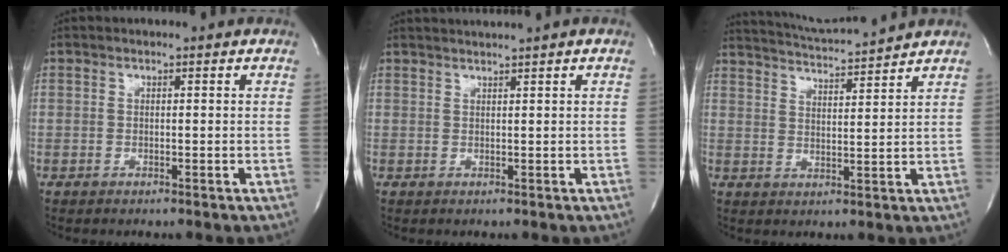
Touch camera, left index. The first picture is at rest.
{"total": 2.1, "force": [1.7, -1.2, 0.6], "torque": [-0.005, 0.001, 0.034]}
{"total": 9.9, "force": [9.4, -1.0, 2.8], "torque": [-0.058, 0.006, 0.148]}